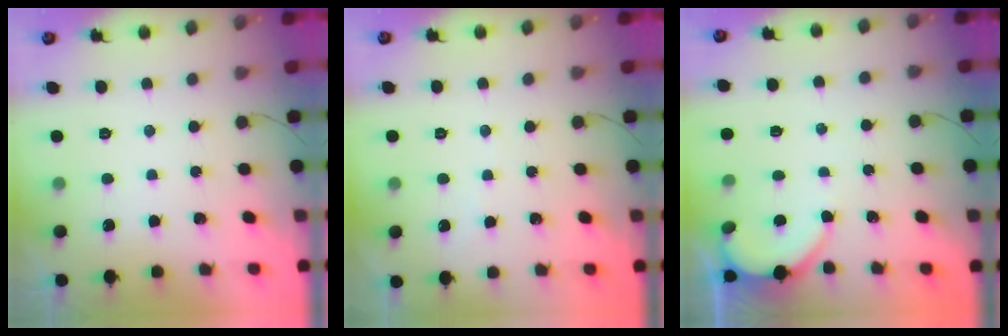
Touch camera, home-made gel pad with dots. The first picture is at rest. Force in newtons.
{"total": 1.9, "press": 1.9, "slide": 0.2}
{"total": 2.9, "press": 2.8, "slide": 0.4}